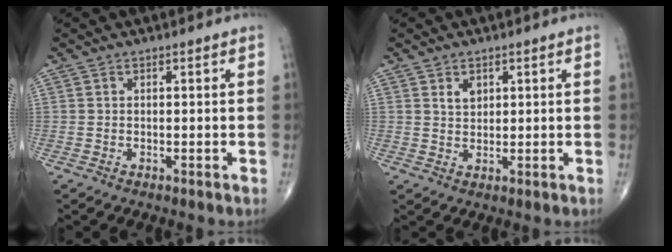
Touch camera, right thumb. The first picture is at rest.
{"total": 2.6, "force": [1.3, 1.8, 1.4], "torque": [-0.012, -0.009, 0.023]}